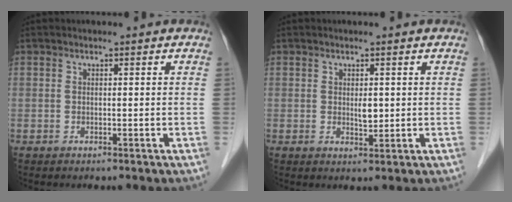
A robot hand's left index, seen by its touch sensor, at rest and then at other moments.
{"total": 1.6, "force": [-0.2, 0.7, 1.4], "torque": [-0.025, -0.010, 0.000]}